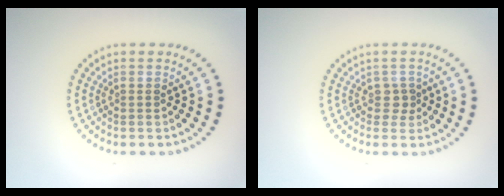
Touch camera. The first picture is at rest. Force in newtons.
{"total": 1.3, "press": 1.1, "slide": 0.7}